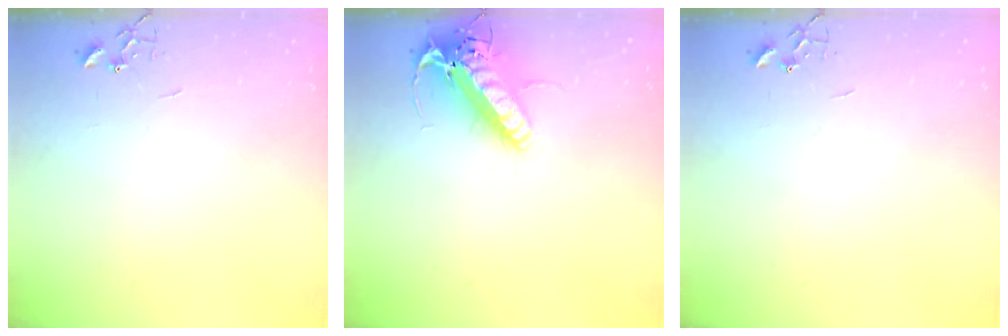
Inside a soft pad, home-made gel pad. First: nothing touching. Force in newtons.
{"total": 17.8, "press": 17.5, "slide": 3.4}
{"total": 0.0}